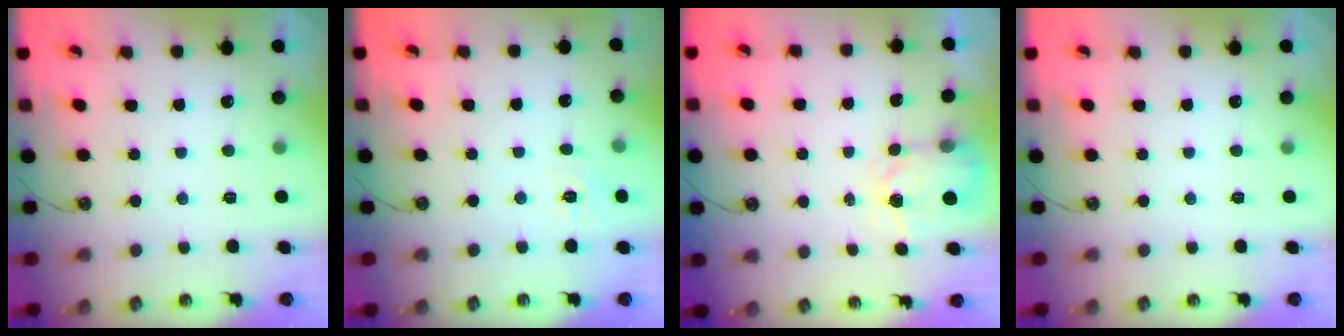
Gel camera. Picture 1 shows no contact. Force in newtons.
{"total": 6.2, "press": 6.1, "slide": 0.6}
{"total": 3.8, "press": 3.8, "slide": 0.6}
{"total": 0.0}